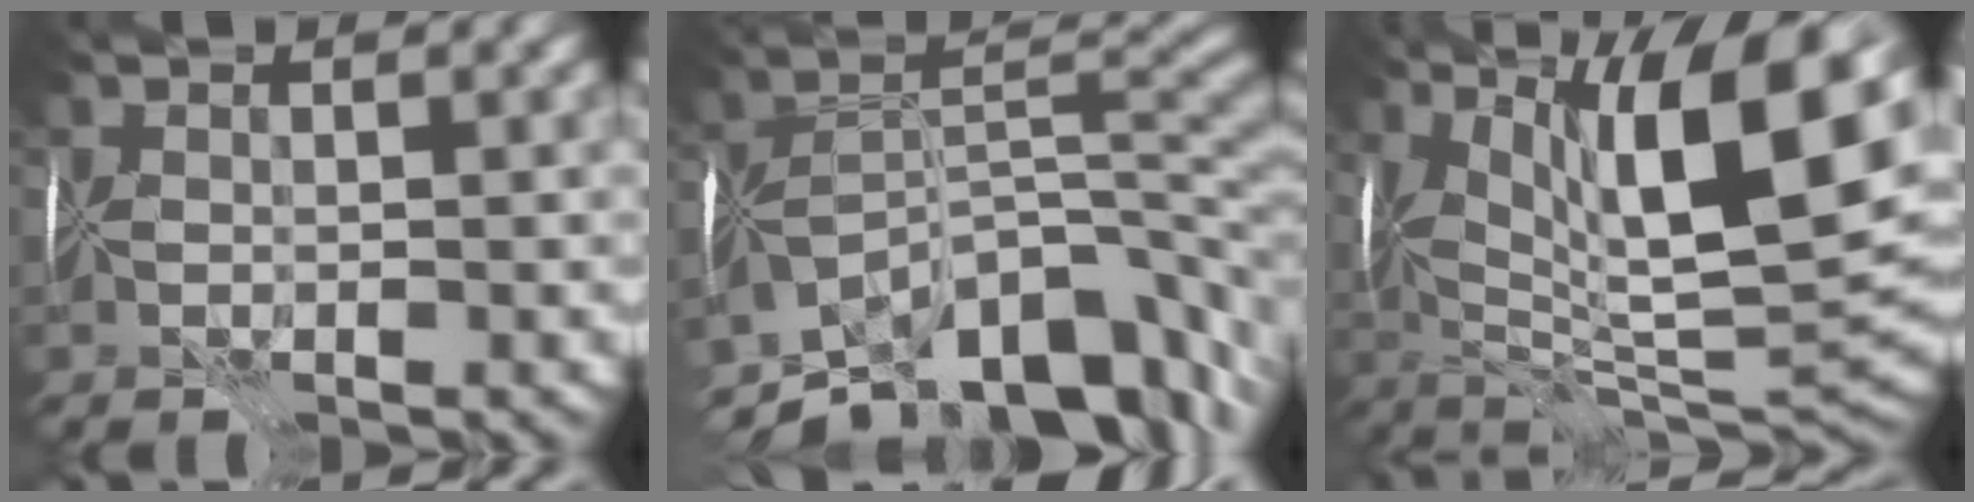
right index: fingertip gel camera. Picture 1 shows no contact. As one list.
[{"total": 12.7, "force": [-8.7, 5.2, 7.6], "torque": [-0.110, 0.016, -0.154]}, {"total": 15.6, "force": [5.3, 4.9, 13.8], "torque": [-0.228, 0.002, 0.092]}]